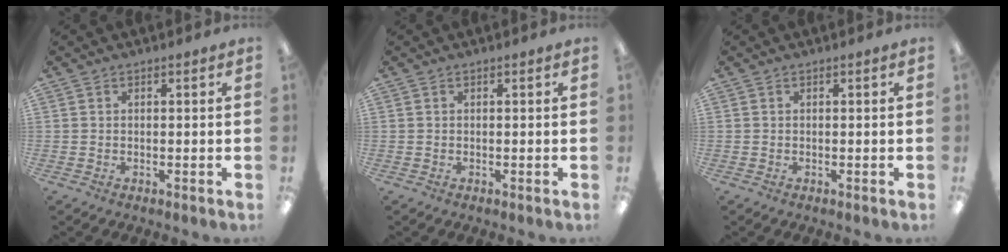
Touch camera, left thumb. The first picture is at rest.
{"total": 0.0}
{"total": 0.0}